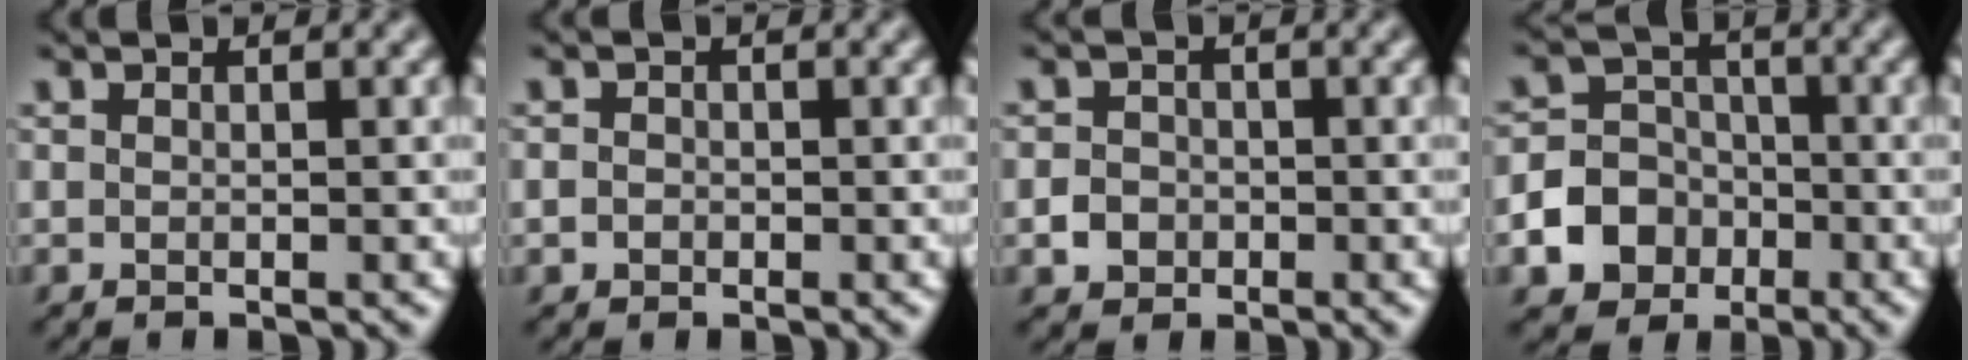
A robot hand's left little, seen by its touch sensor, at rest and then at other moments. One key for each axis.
{"total": 1.2, "fx": -0.1, "fy": 1.1, "fz": 0.4, "tx": 0.005, "ty": 0.004, "tz": -0.008}
{"total": 2.0, "fx": -0.7, "fy": 1.8, "fz": 0.6, "tx": 0.003, "ty": -0.001, "tz": -0.017}
{"total": 8.3, "fx": -3.4, "fy": 7.3, "fz": 2.0, "tx": -0.032, "ty": -0.010, "tz": -0.079}